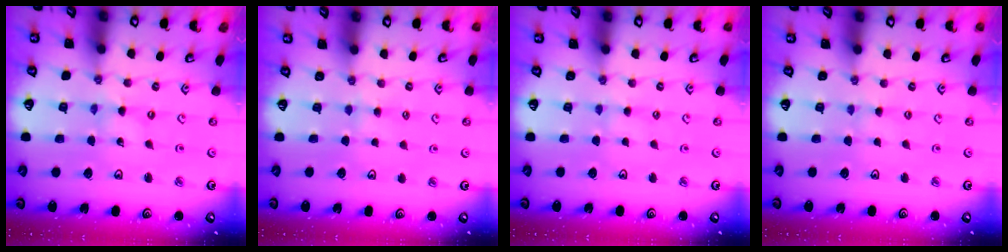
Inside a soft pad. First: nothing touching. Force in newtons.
{"total": 3.1, "press": 3.1, "slide": 0.5}
{"total": 2.2, "press": 2.2, "slide": 0.4}
{"total": 1.9, "press": 1.9, "slide": 0.3}